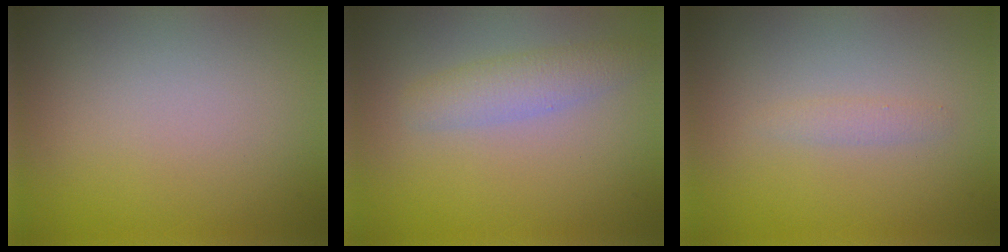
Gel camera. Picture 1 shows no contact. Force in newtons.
{"total": 2.5, "press": 2.5, "slide": 0.1}
{"total": 0.9, "press": 0.9, "slide": 0.0}